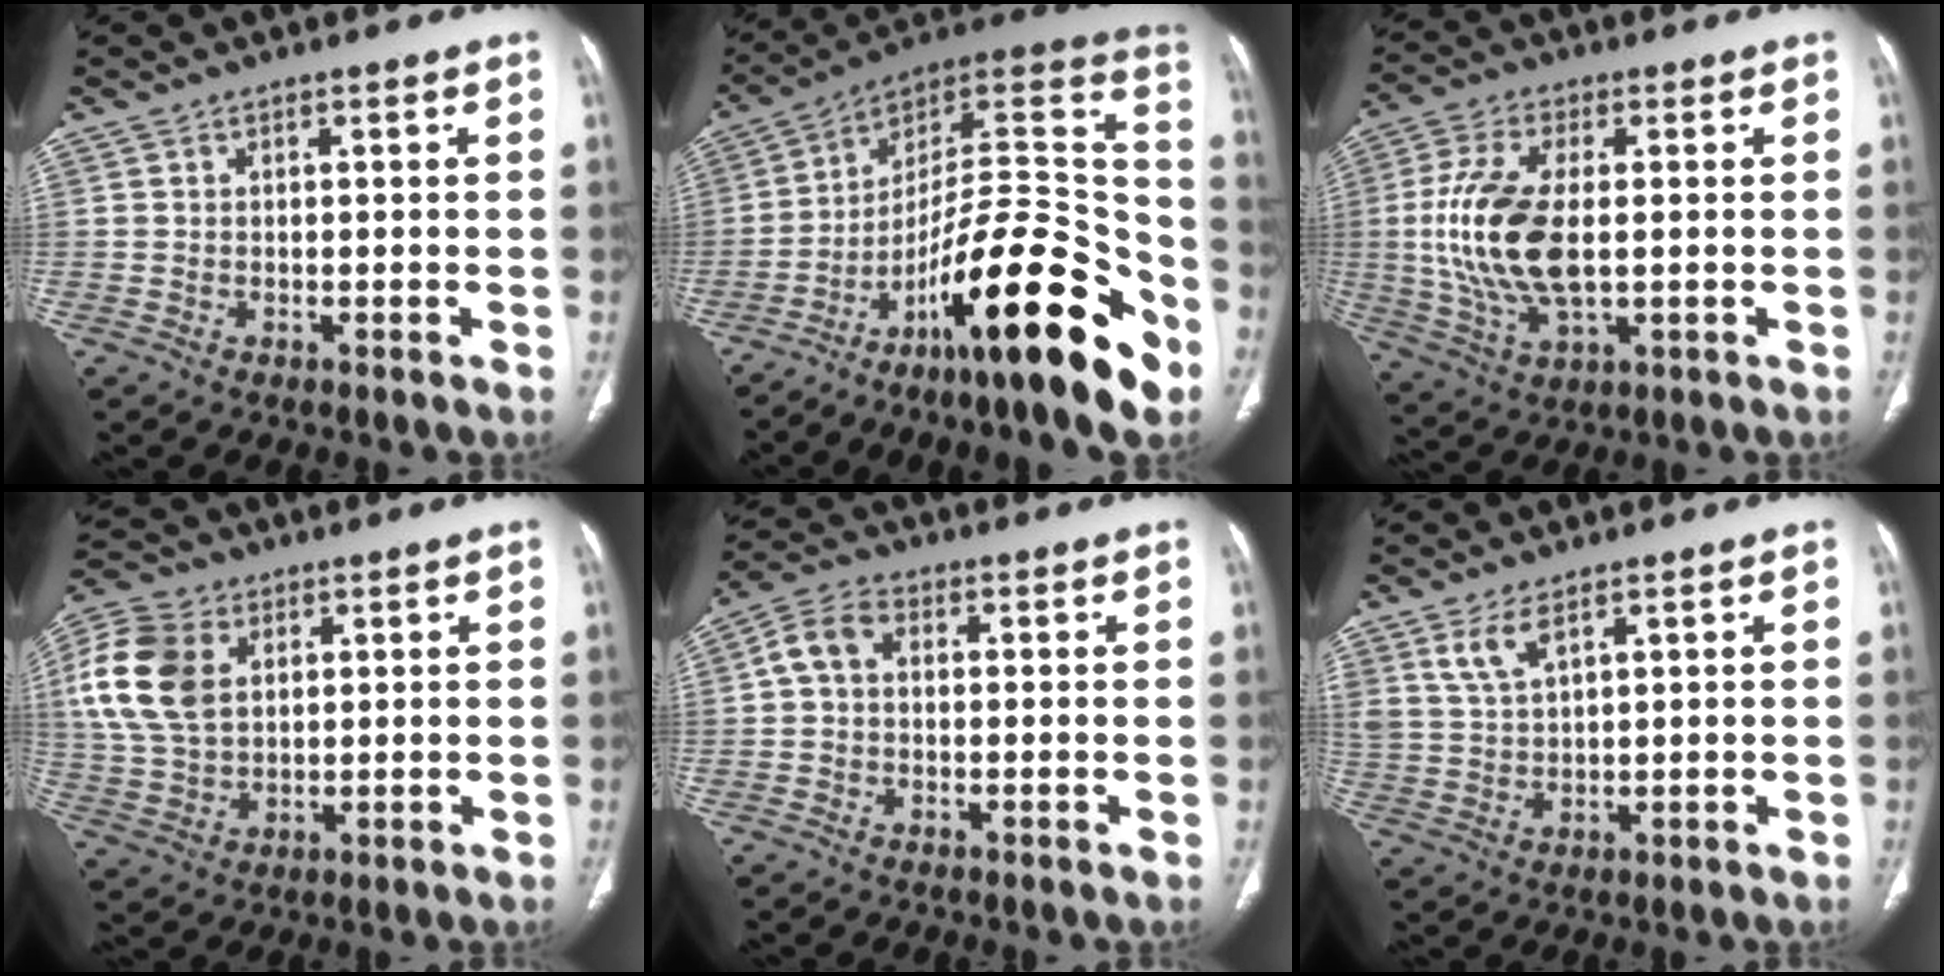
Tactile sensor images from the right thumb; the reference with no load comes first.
{"total": 29.7, "force": [-15.1, 8.0, 24.3], "torque": [-0.297, 0.102, -0.231]}
{"total": 15.2, "force": [0.1, 7.3, 13.3], "torque": [-0.284, -0.006, 0.007]}
{"total": 14.4, "force": [3.7, 9.9, 9.7], "torque": [-0.192, 0.002, 0.070]}
{"total": 5.3, "force": [0.5, 3.8, 3.7], "torque": [-0.069, 0.015, -0.001]}
{"total": 5.1, "force": [3.2, 1.9, 3.5], "torque": [-0.074, -0.014, 0.074]}